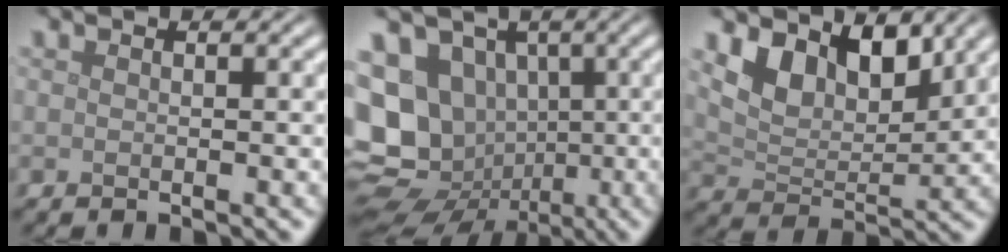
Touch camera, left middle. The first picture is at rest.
{"total": 18.1, "force": [-1.9, 16.3, 7.7], "torque": [-0.179, -0.009, -0.054]}
{"total": 5.6, "force": [3.6, 3.1, 3.1], "torque": [-0.060, -0.015, 0.061]}